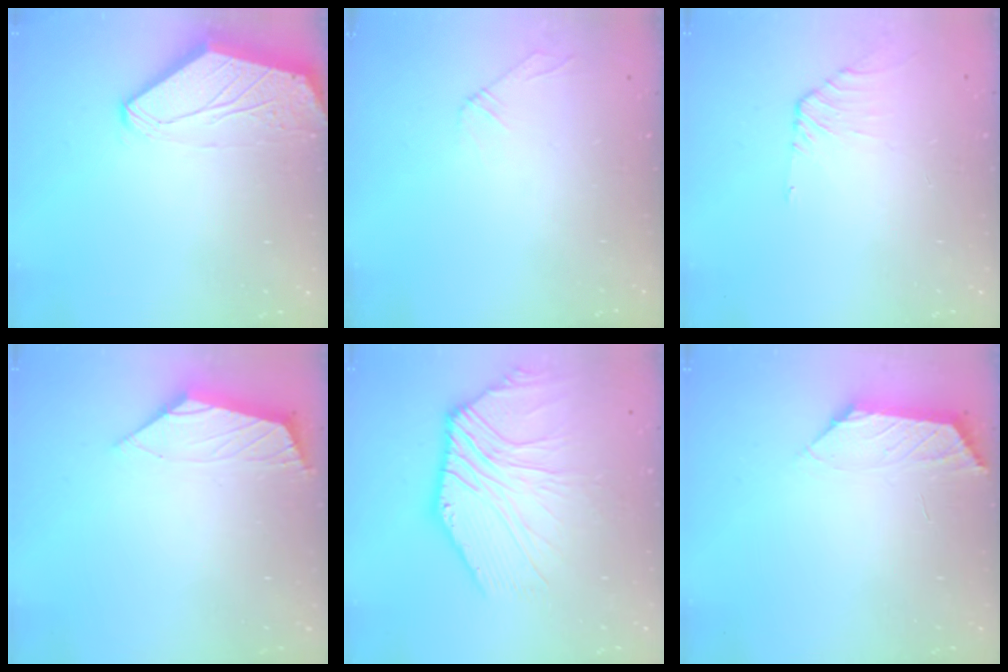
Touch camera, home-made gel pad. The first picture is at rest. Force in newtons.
{"total": 5.4, "press": 5.4, "slide": 0.9}
{"total": 1.9, "press": 1.8, "slide": 0.6}
{"total": 2.9, "press": 2.8, "slide": 0.6}
{"total": 8.9, "press": 8.8, "slide": 1.6}
{"total": 1.8, "press": 1.7, "slide": 0.5}